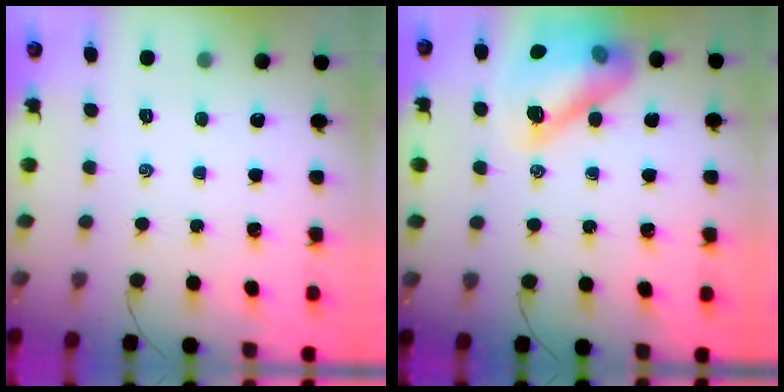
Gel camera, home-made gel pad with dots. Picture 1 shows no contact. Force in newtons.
{"total": 15.4, "press": 15.2, "slide": 2.3}